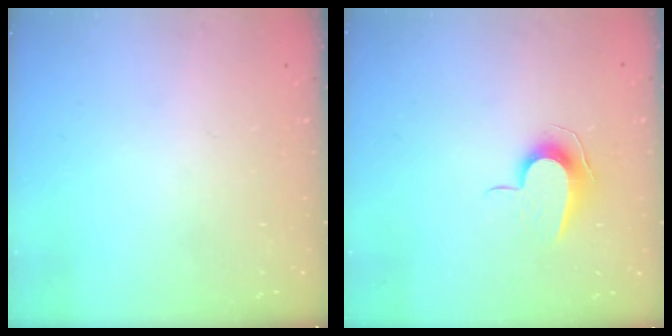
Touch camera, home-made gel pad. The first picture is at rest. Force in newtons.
{"total": 8.9, "press": 8.8, "slide": 0.5}